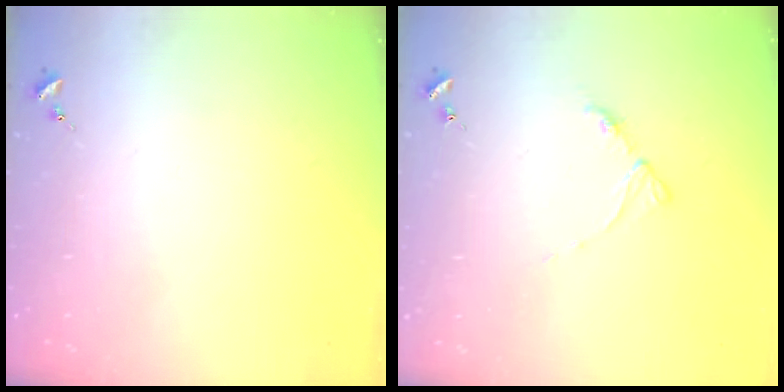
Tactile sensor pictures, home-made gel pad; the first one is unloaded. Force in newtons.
{"total": 5.2, "press": 5.1, "slide": 0.6}